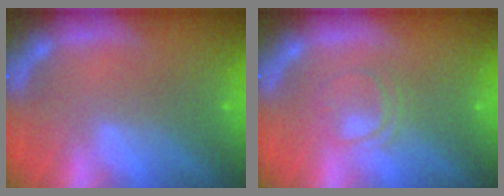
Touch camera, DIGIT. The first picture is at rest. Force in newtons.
{"total": 3.0}